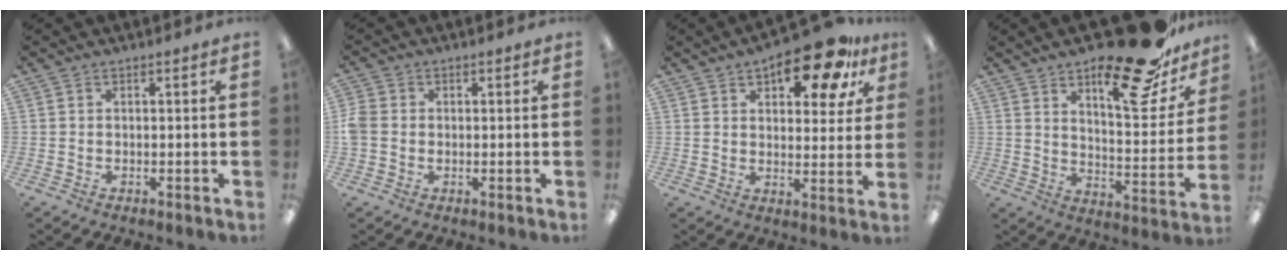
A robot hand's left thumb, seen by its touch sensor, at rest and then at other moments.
{"total": 4.0, "force": [-0.2, 3.3, 2.2], "torque": [-0.039, 0.002, -0.005]}
{"total": 14.5, "force": [9.1, 6.0, 9.5], "torque": [-0.116, -0.045, 0.148]}
{"total": 22.7, "force": [15.9, 7.7, 14.4], "torque": [-0.204, -0.098, 0.256]}